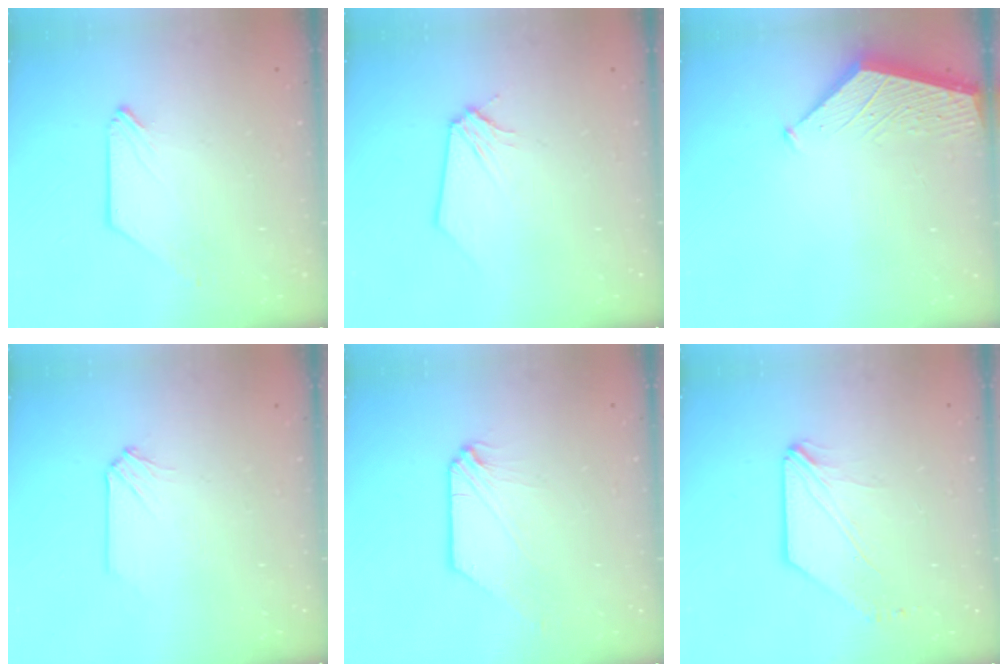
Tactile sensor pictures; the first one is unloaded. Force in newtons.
{"total": 0.0}
{"total": 1.8, "press": 1.8, "slide": 0.2}
{"total": 0.0}
{"total": 0.0}
{"total": 1.7, "press": 1.7, "slide": 0.3}